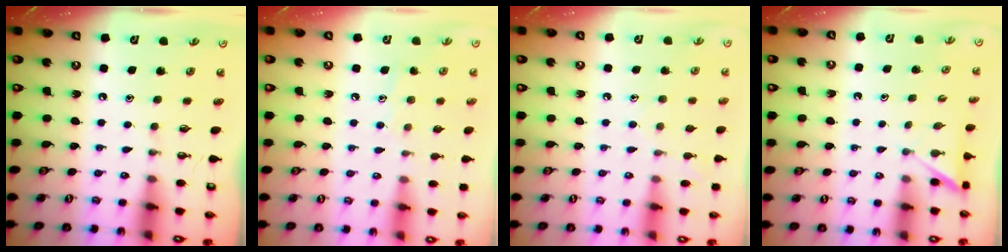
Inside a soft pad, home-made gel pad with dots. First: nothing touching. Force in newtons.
{"total": 5.7, "press": 5.7, "slide": 0.4}
{"total": 7.8, "press": 7.8, "slide": 0.6}
{"total": 2.7, "press": 2.7, "slide": 0.2}